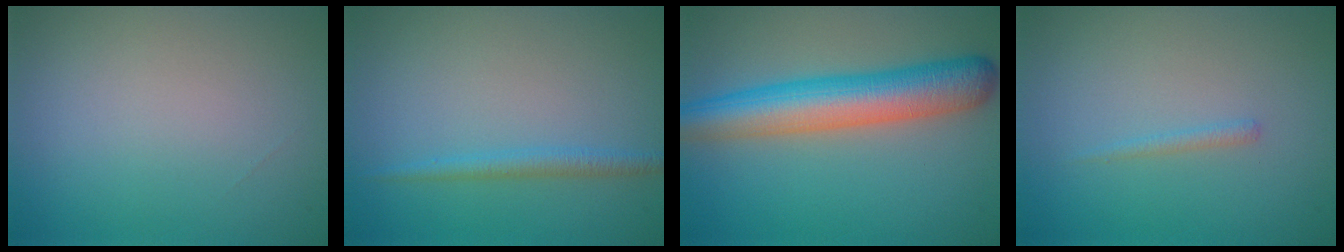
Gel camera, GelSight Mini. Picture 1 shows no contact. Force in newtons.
{"total": 1.5, "press": 1.5, "slide": 0.1}
{"total": 7.6, "press": 7.5, "slide": 0.3}
{"total": 0.7, "press": 0.7, "slide": 0.1}